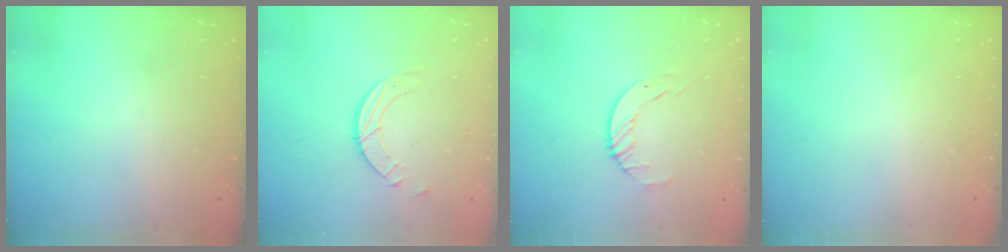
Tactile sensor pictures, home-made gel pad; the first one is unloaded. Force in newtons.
{"total": 3.4, "press": 3.4, "slide": 0.3}
{"total": 3.5, "press": 3.5, "slide": 0.4}
{"total": 0.0}